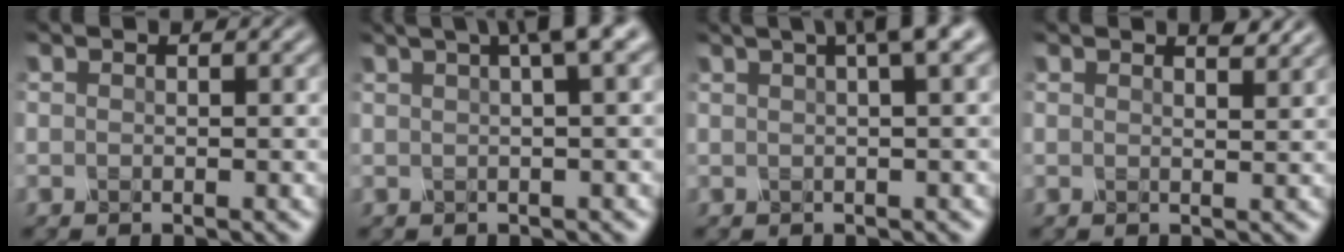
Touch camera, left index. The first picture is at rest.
{"total": 4.8, "force": [2.4, 1.0, 4.1], "torque": [-0.048, 0.019, 0.032]}
{"total": 4.5, "force": [2.3, 0.9, 3.8], "torque": [-0.045, 0.017, 0.029]}
{"total": 1.5, "force": [1.3, 0.2, 0.7], "torque": [-0.007, 0.000, 0.017]}